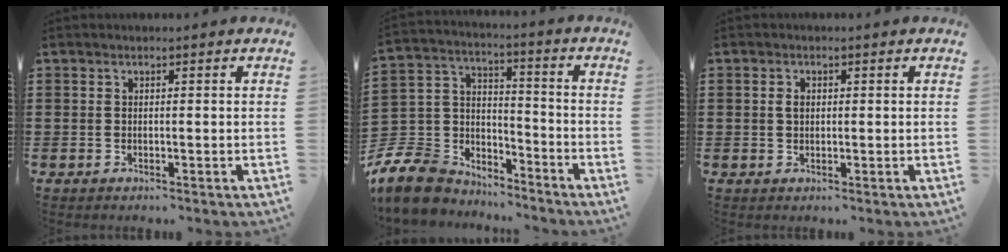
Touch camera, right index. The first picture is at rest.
{"total": 9.0, "force": [-7.6, 4.3, 2.1], "torque": [-0.087, 0.005, -0.157]}
{"total": 1.5, "force": [0.3, 1.0, 1.1], "torque": [-0.024, 0.006, 0.004]}